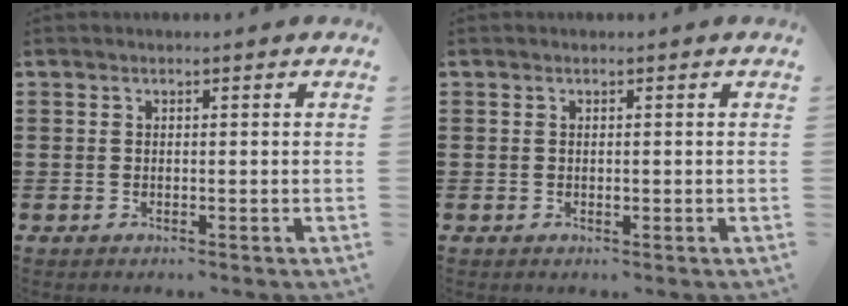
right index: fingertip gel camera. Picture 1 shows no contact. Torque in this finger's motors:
{"motor_torque": [0.60, 0.70, 0.01, 0.00]}